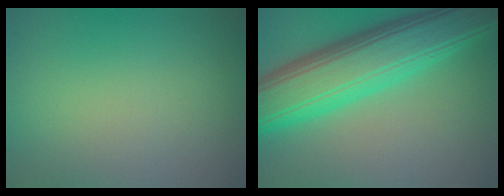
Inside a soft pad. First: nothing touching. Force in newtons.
{"total": 9.9, "press": 9.9, "slide": 0.2}